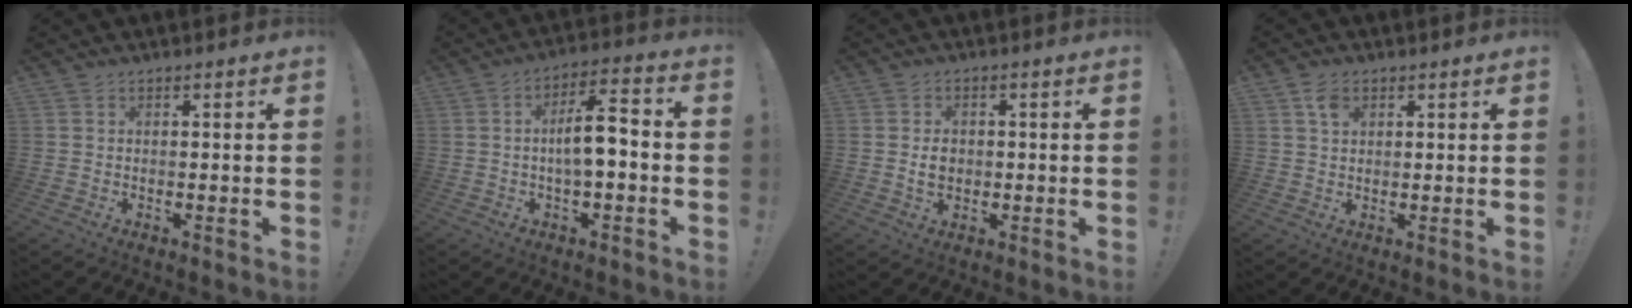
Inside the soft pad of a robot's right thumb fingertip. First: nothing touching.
{"total": 9.7, "force": [-1.1, 3.2, 9.1], "torque": [-0.148, 0.007, -0.022]}
{"total": 3.9, "force": [-0.1, 3.1, 2.4], "torque": [-0.019, 0.001, -0.004]}
{"total": 3.6, "force": [1.8, 2.5, 2.0], "torque": [-0.028, -0.002, 0.032]}